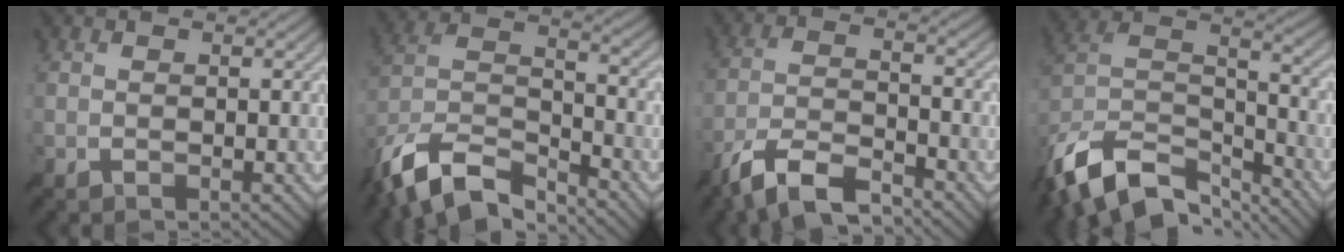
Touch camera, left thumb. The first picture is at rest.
{"total": 13.4, "force": [-10.5, 4.4, 7.0], "torque": [-0.155, -0.005, -0.208]}
{"total": 8.4, "force": [-6.7, 2.2, 4.6], "torque": [-0.094, -0.004, -0.139]}
{"total": 15.5, "force": [-11.2, 7.3, 8.0], "torque": [-0.218, -0.013, -0.188]}